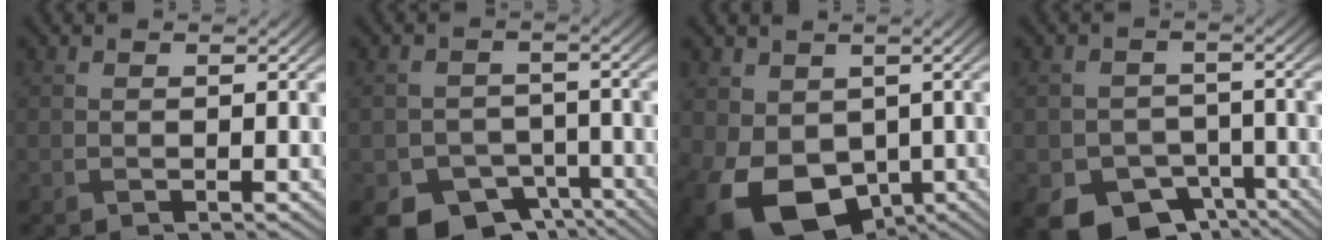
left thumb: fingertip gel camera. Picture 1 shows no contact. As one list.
[{"total": 8.4, "force": [-5.6, 5.4, 3.0], "torque": [-0.043, -0.019, -0.085]}, {"total": 12.2, "force": [-3.1, 8.7, 7.9], "torque": [-0.182, -0.041, -0.034]}, {"total": 9.3, "force": [-5.8, 6.2, 3.8], "torque": [-0.062, -0.025, -0.094]}]